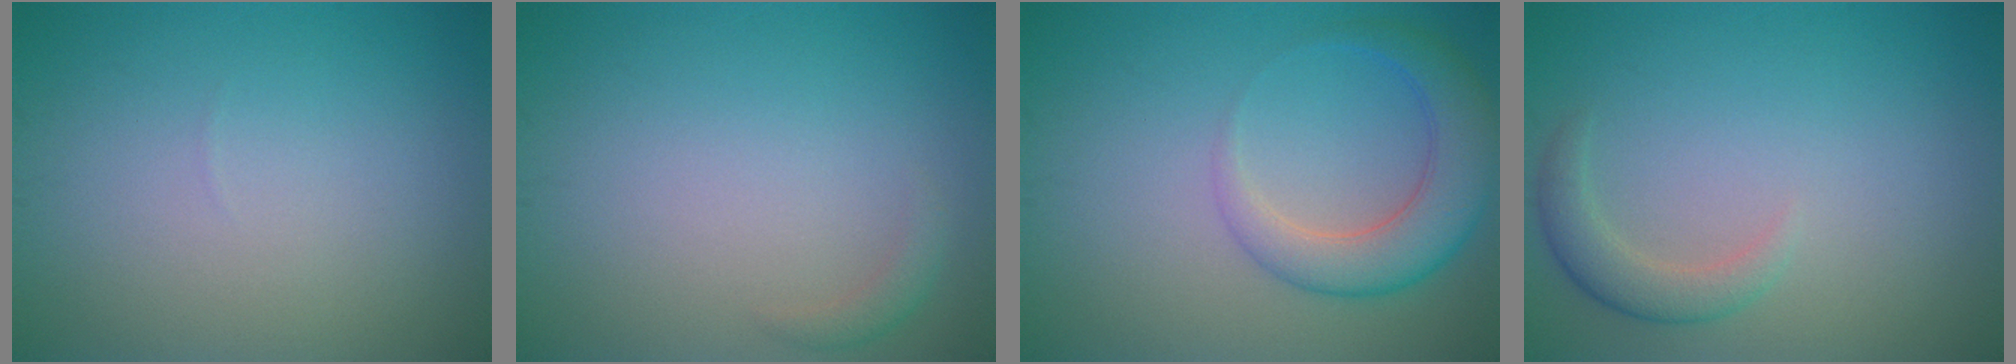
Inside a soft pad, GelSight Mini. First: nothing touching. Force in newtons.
{"total": 1.0, "press": 1.0, "slide": 0.0}
{"total": 4.9, "press": 4.9, "slide": 0.2}
{"total": 2.3, "press": 2.3, "slide": 0.3}